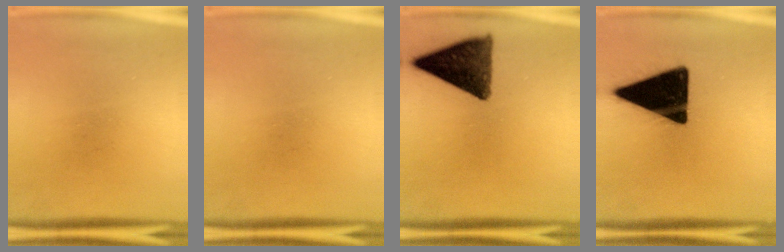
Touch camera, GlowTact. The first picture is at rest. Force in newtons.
{"total": 0.0}
{"total": 12.1}
{"total": 19.9}